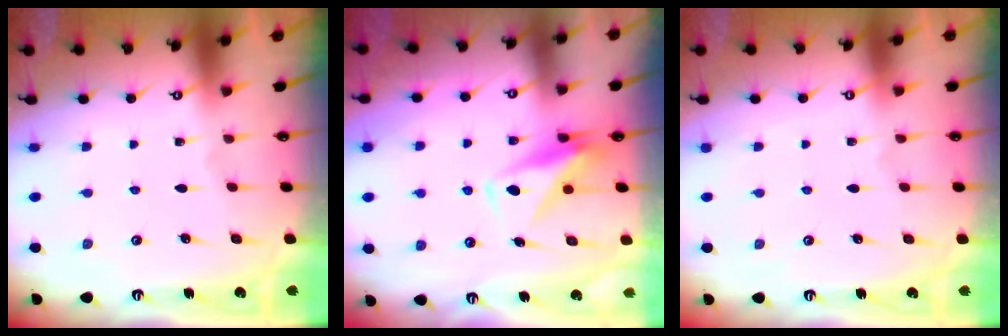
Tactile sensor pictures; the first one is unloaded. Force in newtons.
{"total": 8.1, "press": 8.1, "slide": 0.4}
{"total": 3.9, "press": 3.9, "slide": 0.1}